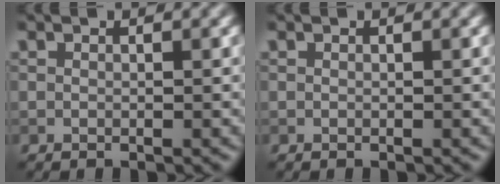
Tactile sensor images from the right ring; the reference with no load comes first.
{"total": 0.0}